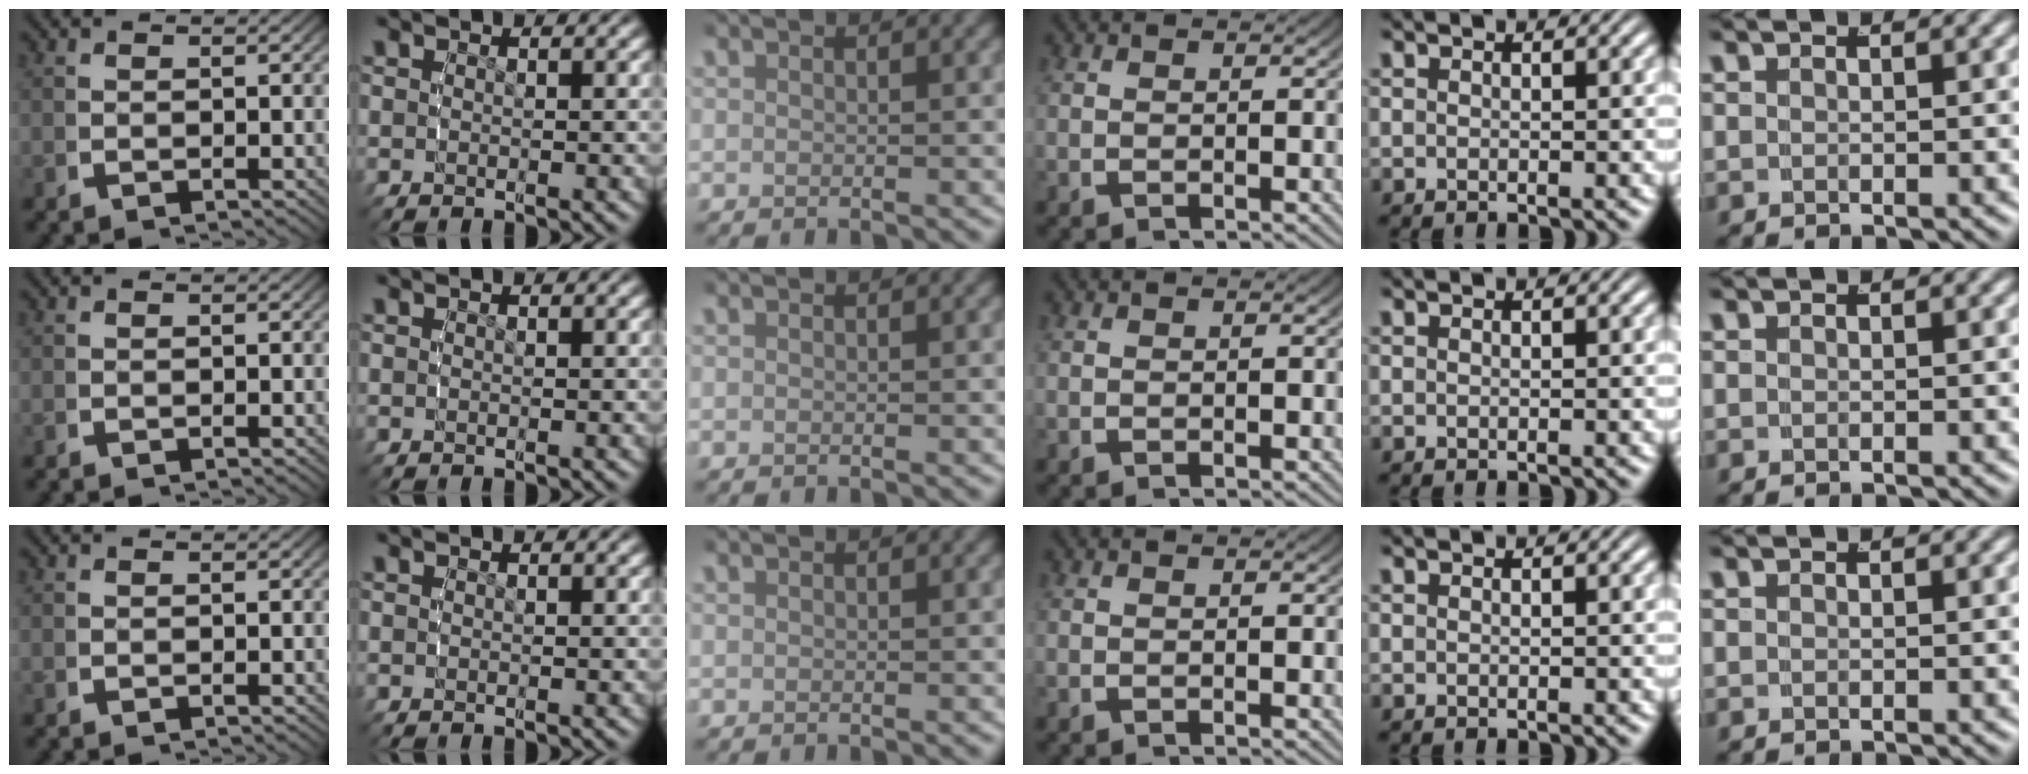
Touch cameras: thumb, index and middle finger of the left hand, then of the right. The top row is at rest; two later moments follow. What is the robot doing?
{"motion": "reach", "object": "paper"}